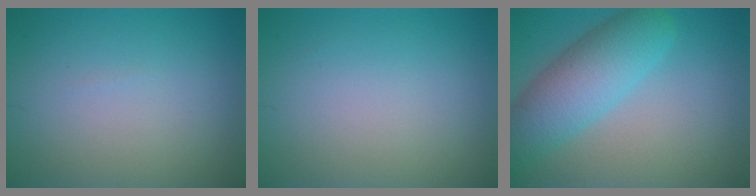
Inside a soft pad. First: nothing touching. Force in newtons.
{"total": 0.0}
{"total": 6.4, "press": 6.4, "slide": 0.2}